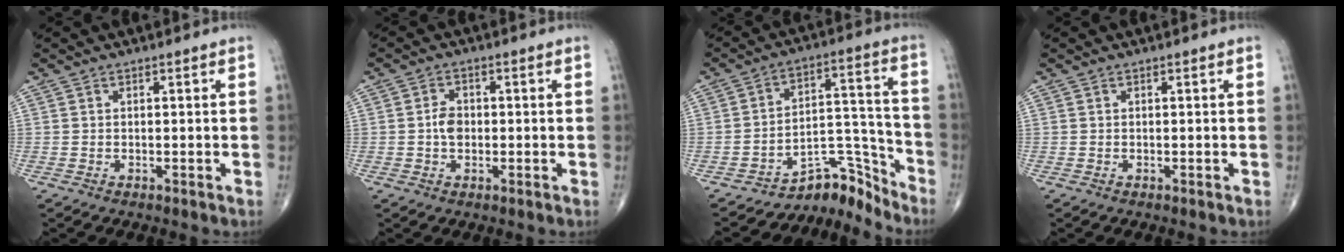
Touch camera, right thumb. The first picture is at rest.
{"total": 3.3, "force": [-0.3, 2.4, 2.2], "torque": [-0.032, 0.006, -0.010]}
{"total": 9.4, "force": [-8.7, 3.4, 0.5], "torque": [0.022, 0.137, -0.148]}
{"total": 0.0}